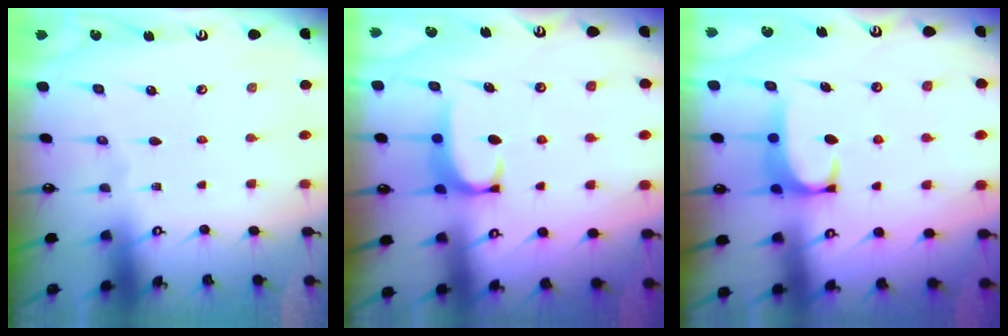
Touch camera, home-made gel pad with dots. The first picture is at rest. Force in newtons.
{"total": 2.0, "press": 1.9, "slide": 0.6}
{"total": 2.6, "press": 2.5, "slide": 0.7}